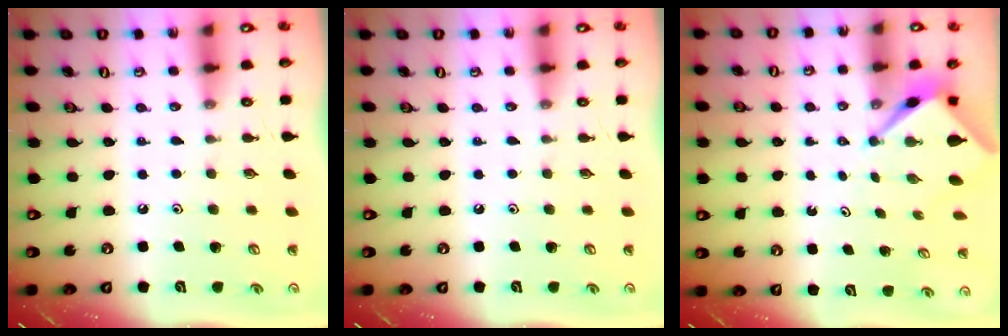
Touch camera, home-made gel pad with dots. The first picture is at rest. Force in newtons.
{"total": 0.0}
{"total": 3.2, "press": 3.2, "slide": 0.1}